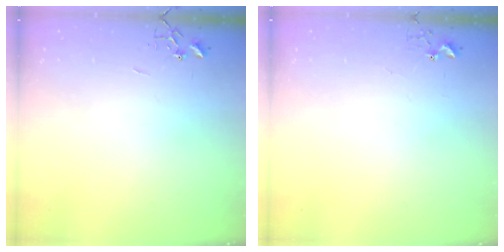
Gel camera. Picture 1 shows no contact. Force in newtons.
{"total": 2.7, "press": 2.7, "slide": 0.2}